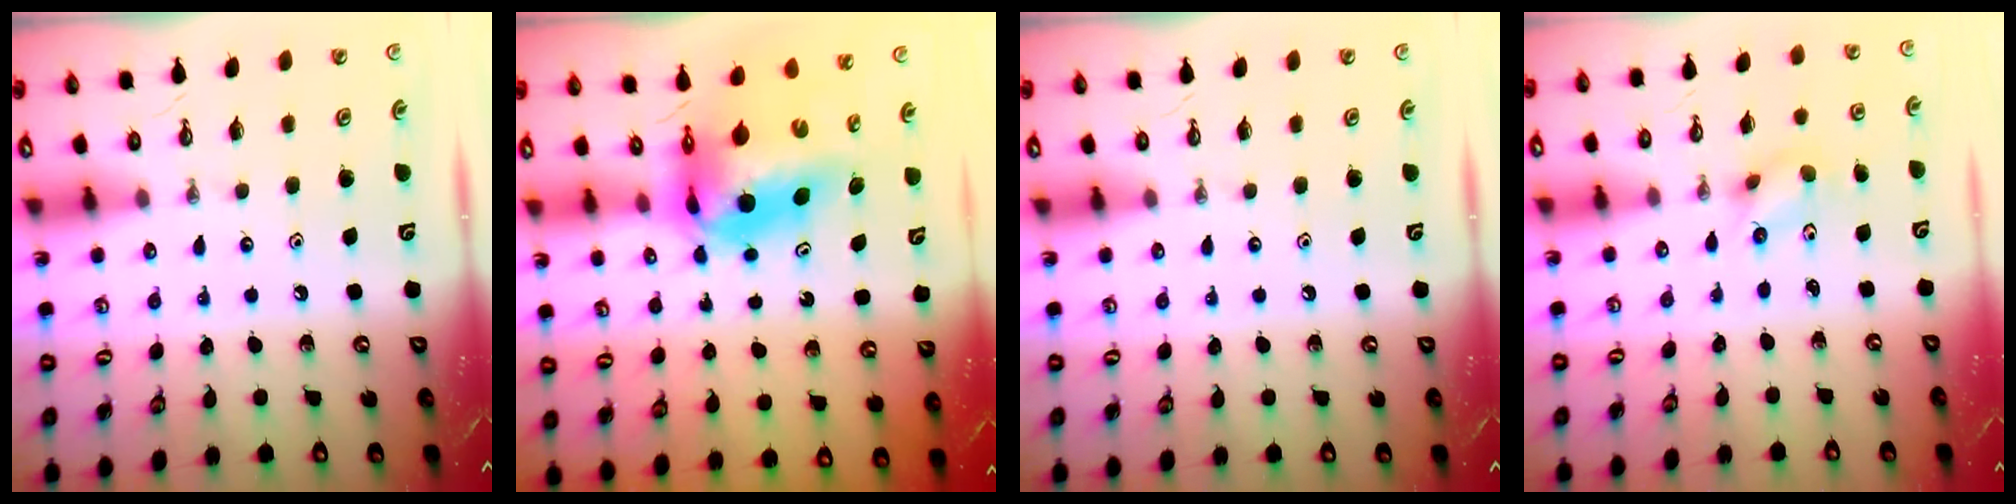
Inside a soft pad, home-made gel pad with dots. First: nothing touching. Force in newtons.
{"total": 9.7, "press": 8.3, "slide": 4.9}
{"total": 0.0}
{"total": 2.5, "press": 2.3, "slide": 0.9}